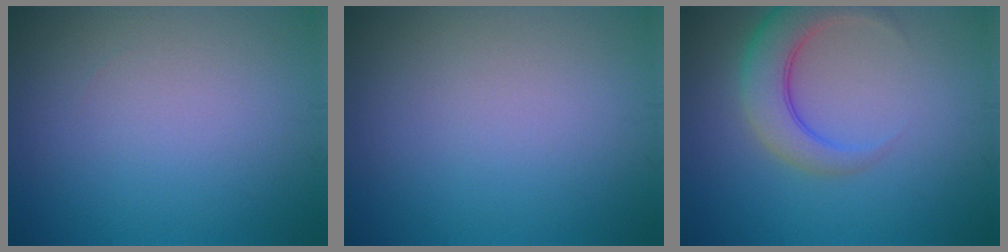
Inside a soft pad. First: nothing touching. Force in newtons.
{"total": 0.0}
{"total": 4.9, "press": 4.9, "slide": 0.2}